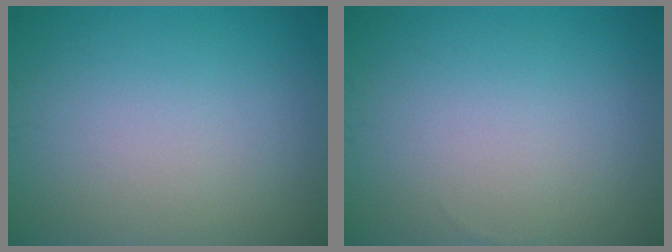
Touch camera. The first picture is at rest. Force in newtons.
{"total": 0.0}